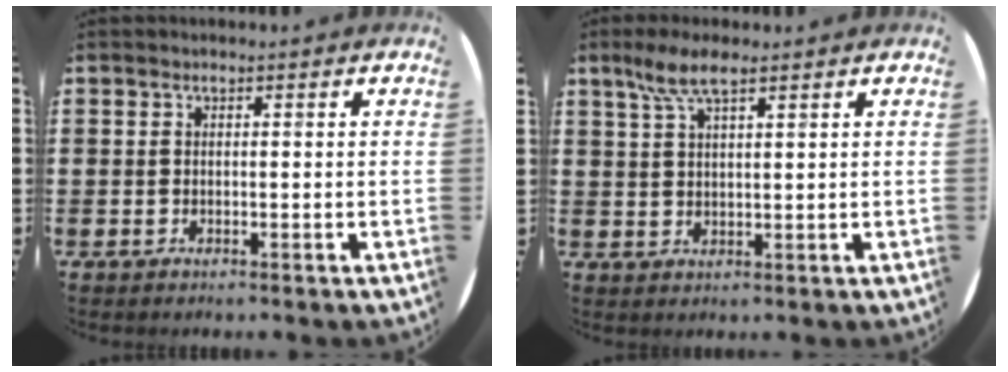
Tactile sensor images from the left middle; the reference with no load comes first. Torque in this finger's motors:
{"motor_torque": [0.76, -0.65, 0.15, 0.08]}